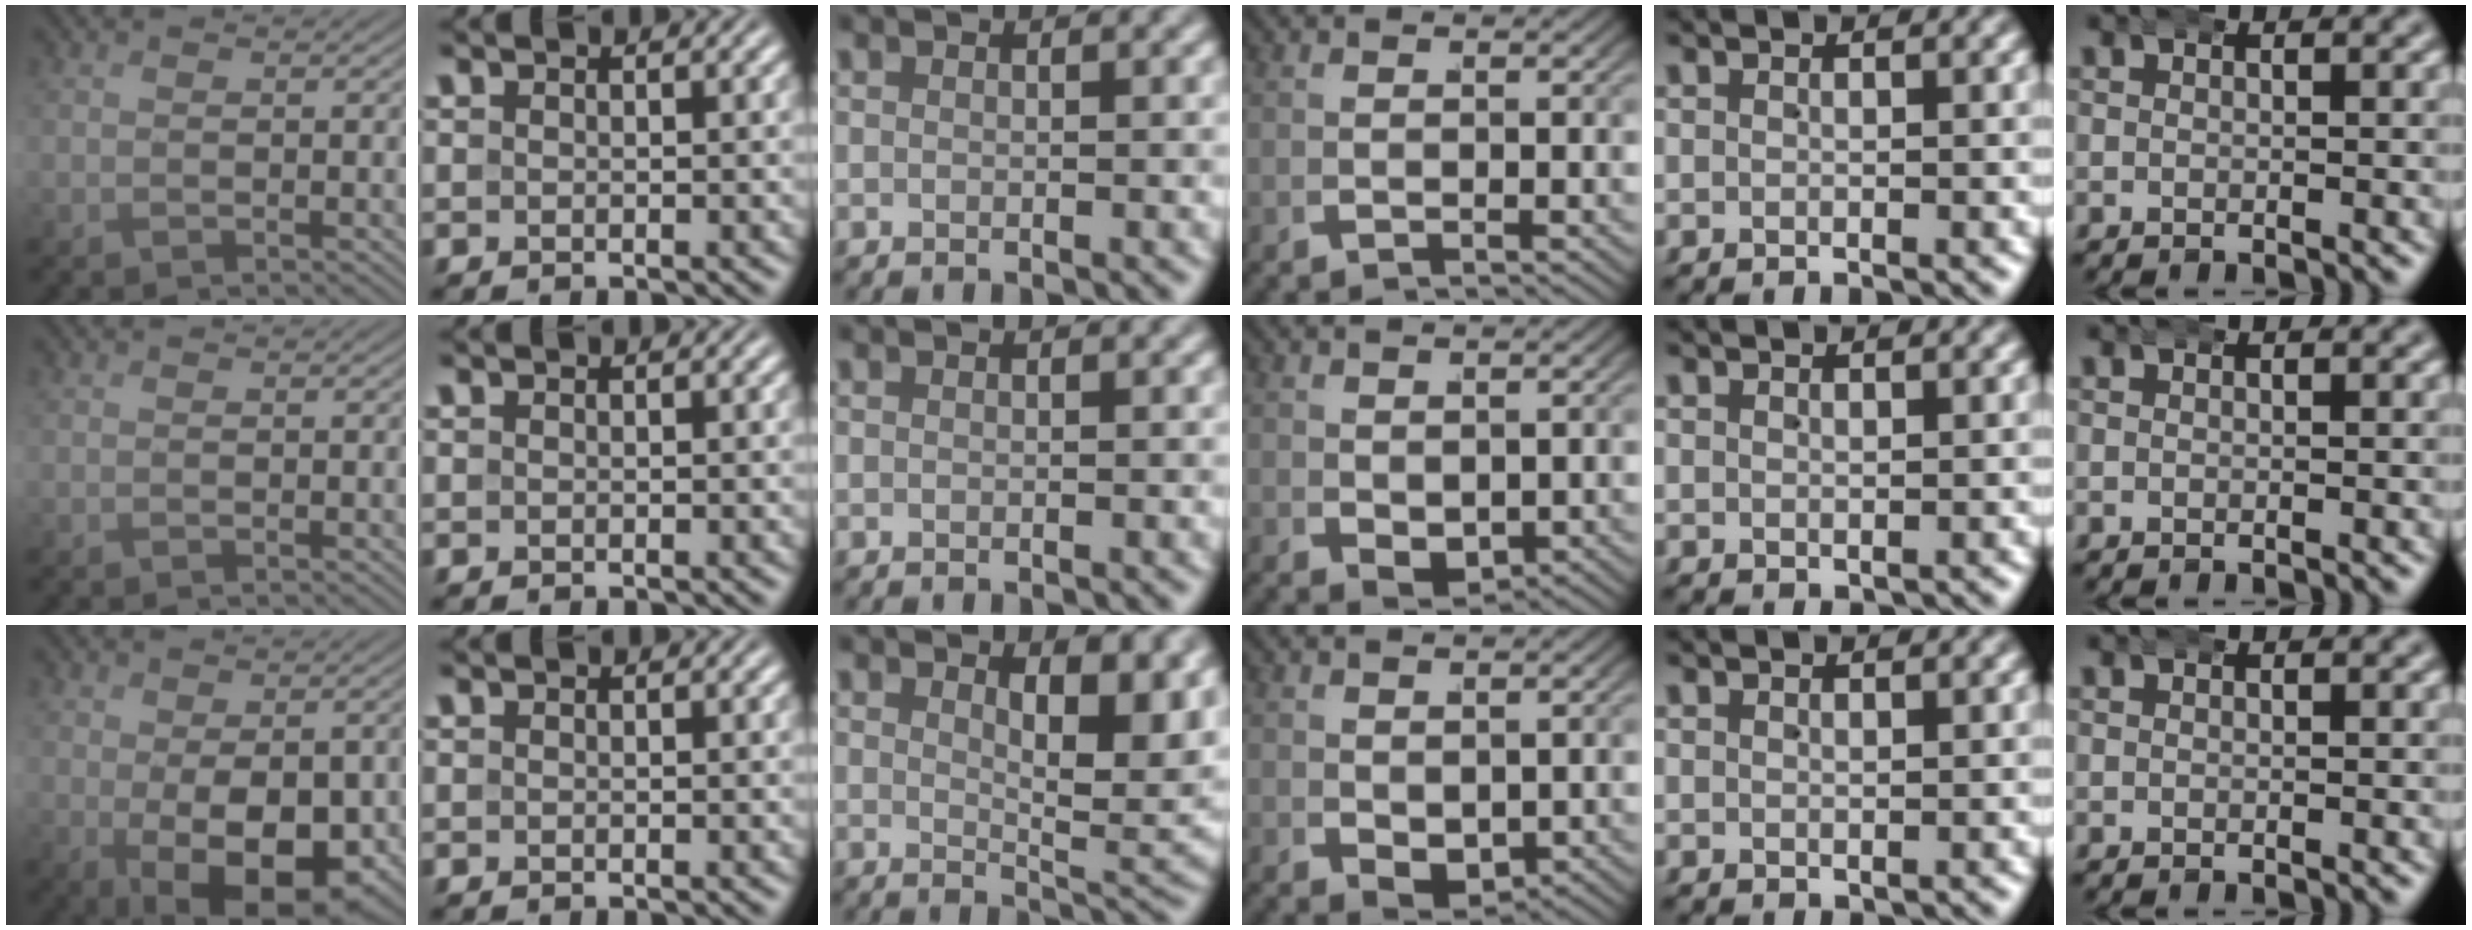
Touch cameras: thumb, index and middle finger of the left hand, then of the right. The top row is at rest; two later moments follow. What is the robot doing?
{"motion": "wrap", "object": "arm wrap"}